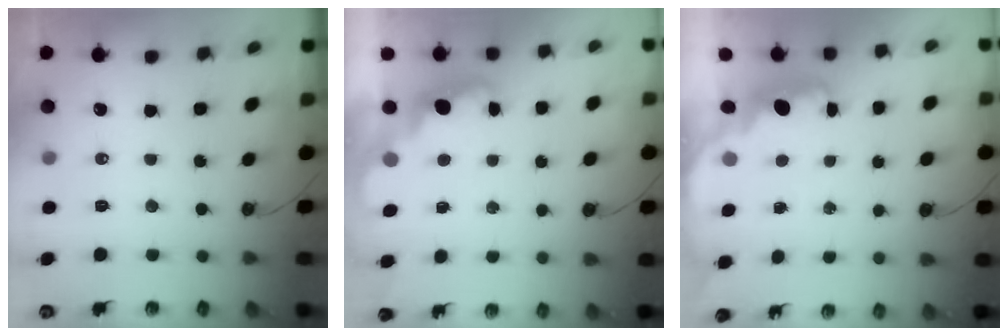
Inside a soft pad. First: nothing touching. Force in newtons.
{"total": 2.4, "press": 2.4, "slide": 0.5}
{"total": 2.3, "press": 2.2, "slide": 0.6}